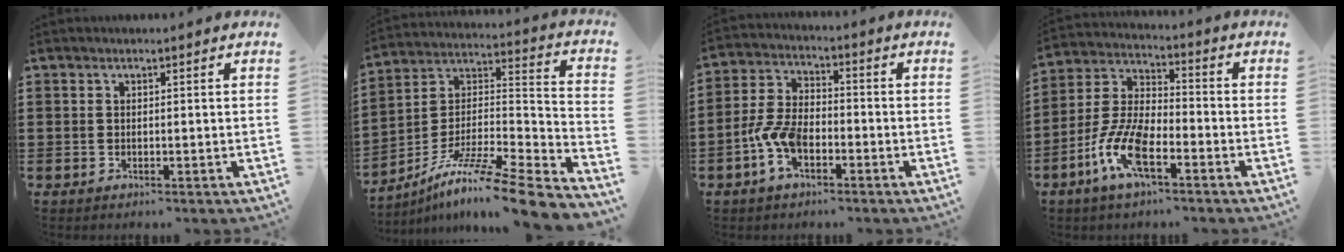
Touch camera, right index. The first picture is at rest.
{"total": 9.9, "force": [-7.8, 0.3, 6.1], "torque": [-0.107, -0.003, -0.152]}
{"total": 7.1, "force": [-3.1, 3.7, 5.2], "torque": [-0.137, -0.003, -0.066]}
{"total": 9.3, "force": [-4.6, 3.4, 7.4], "torque": [-0.184, -0.008, -0.091]}